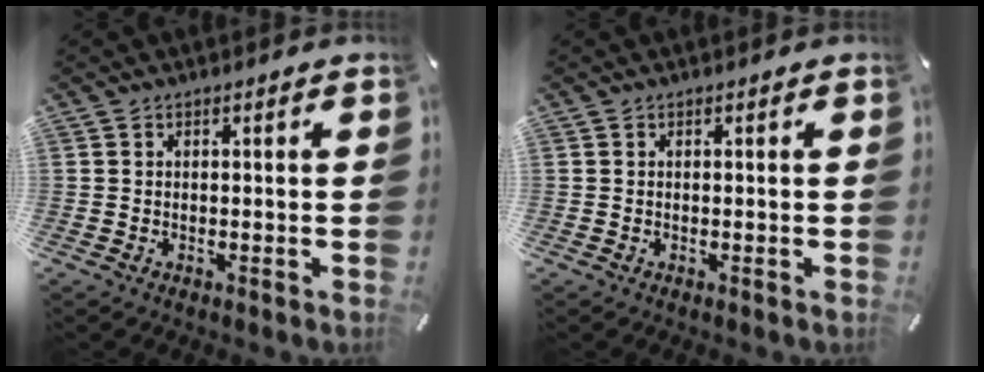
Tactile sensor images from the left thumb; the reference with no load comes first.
{"total": 0.0}